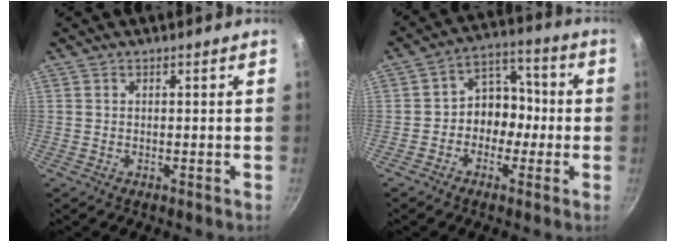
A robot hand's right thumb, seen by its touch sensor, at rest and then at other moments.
{"total": 8.8, "force": [-1.7, 7.2, 4.7], "torque": [-0.012, 0.043, -0.040]}